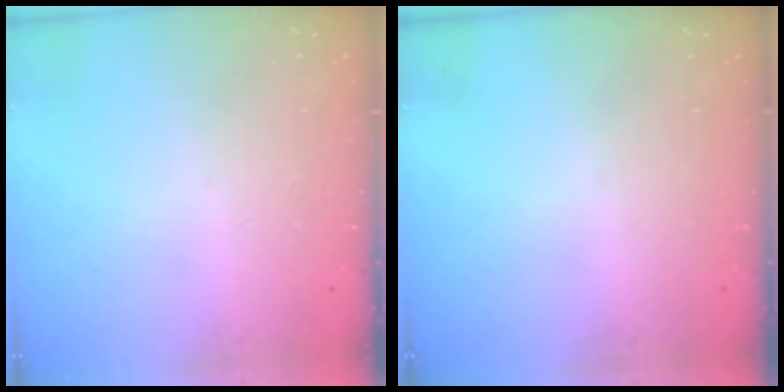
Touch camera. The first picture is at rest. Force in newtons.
{"total": 0.0}